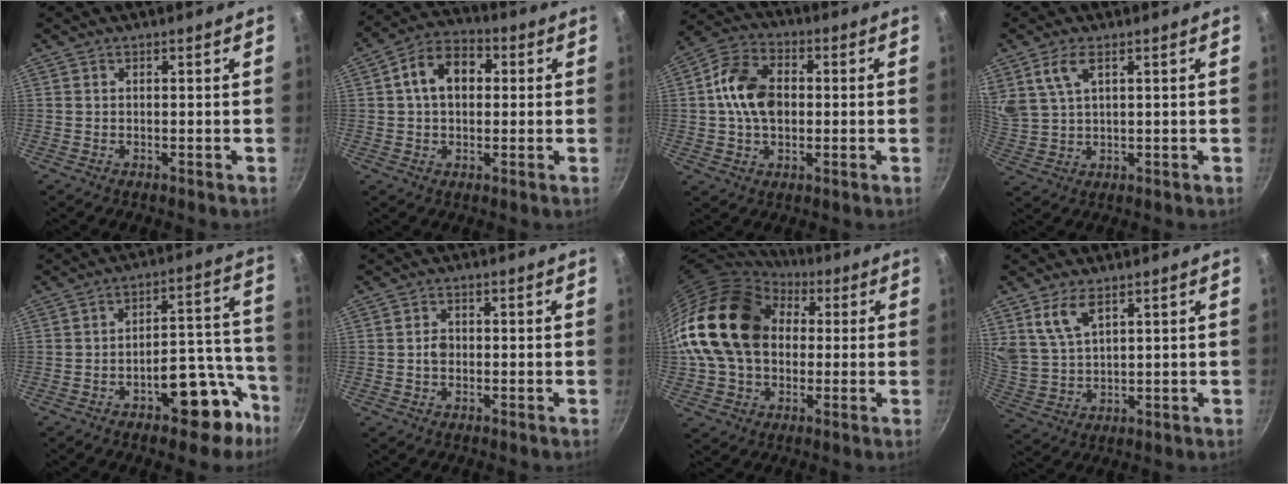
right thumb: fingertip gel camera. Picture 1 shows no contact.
{"total": 10.1, "force": [1.6, 7.1, 7.0], "torque": [-0.086, 0.025, 0.012]}
{"total": 12.0, "force": [0.5, 8.3, 8.7], "torque": [-0.138, 0.020, -0.007]}
{"total": 6.2, "force": [3.1, 2.8, 4.6], "torque": [-0.089, -0.005, 0.070]}
{"total": 13.7, "force": [-7.3, 6.8, 9.4], "torque": [-0.063, 0.080, -0.093]}
{"total": 2.2, "force": [-0.3, 1.7, 1.4], "torque": [-0.018, 0.008, -0.006]}
{"total": 22.6, "force": [3.6, 16.9, 14.7], "torque": [-0.265, 0.040, 0.058]}
{"total": 7.6, "force": [4.2, 3.7, 5.1], "torque": [-0.092, -0.019, 0.096]}